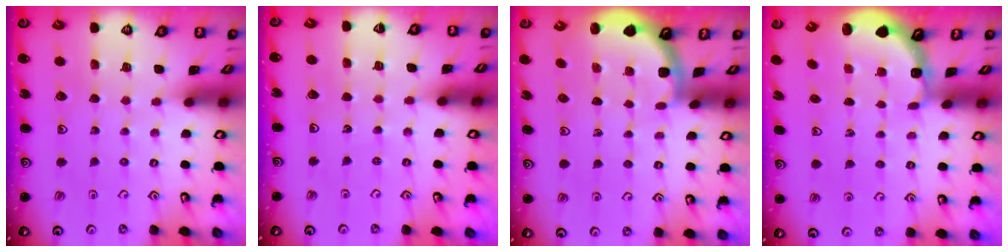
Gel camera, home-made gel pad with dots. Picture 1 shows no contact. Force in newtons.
{"total": 2.4, "press": 2.4, "slide": 0.2}
{"total": 2.2, "press": 2.2, "slide": 0.1}
{"total": 1.8, "press": 1.4, "slide": 1.1}